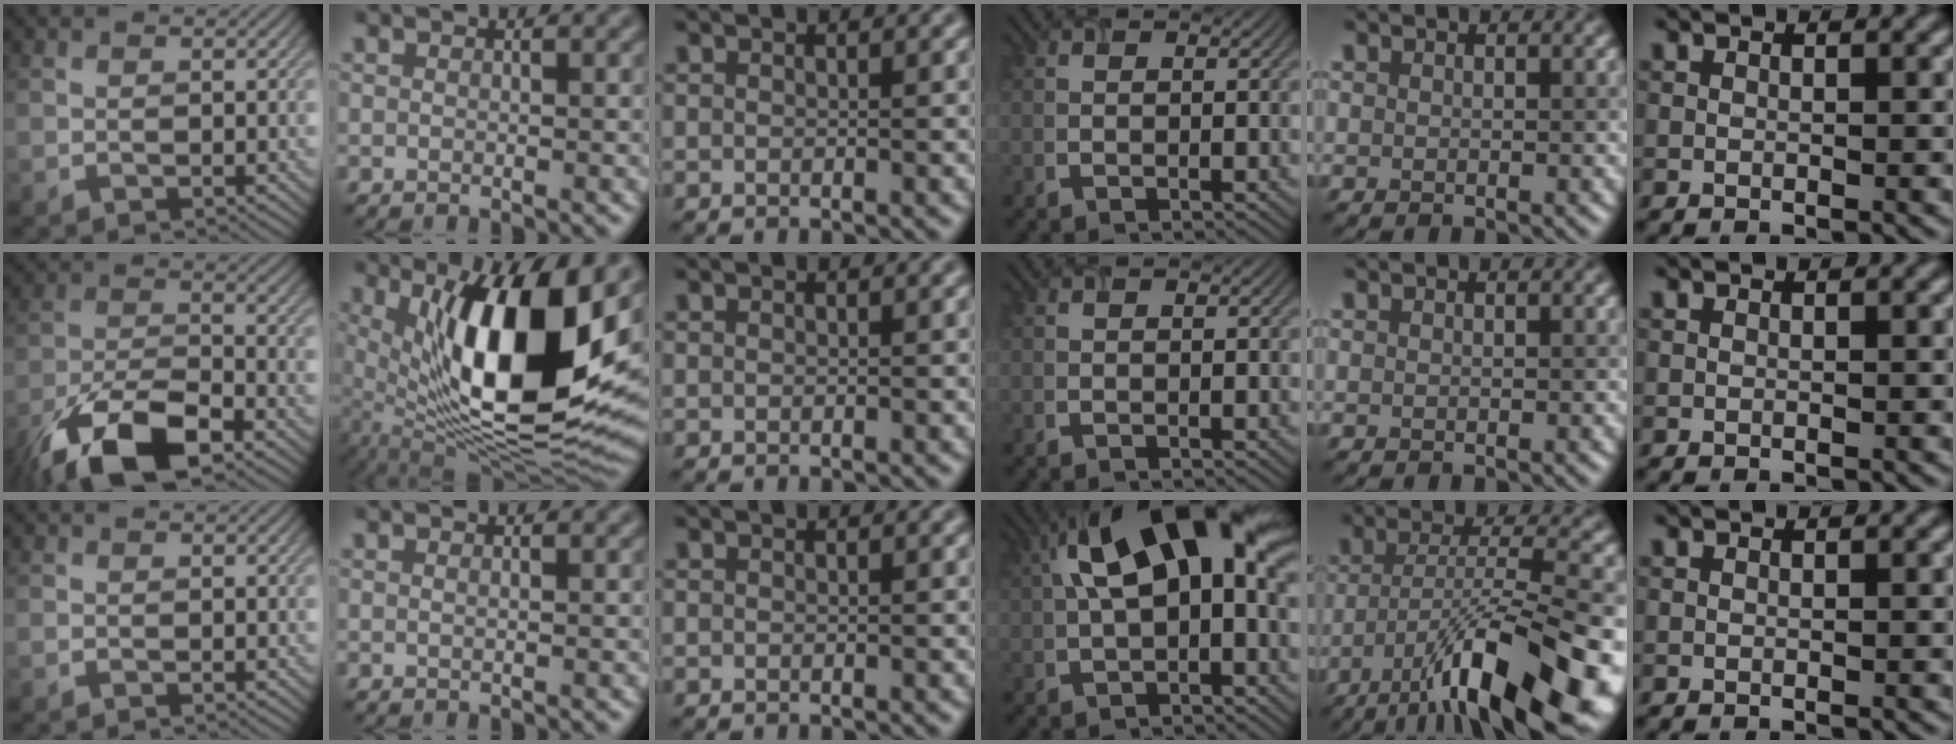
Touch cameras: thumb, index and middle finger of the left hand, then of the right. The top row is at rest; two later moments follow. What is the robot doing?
{"motion": "extract", "object": "airpods case & airpods"}